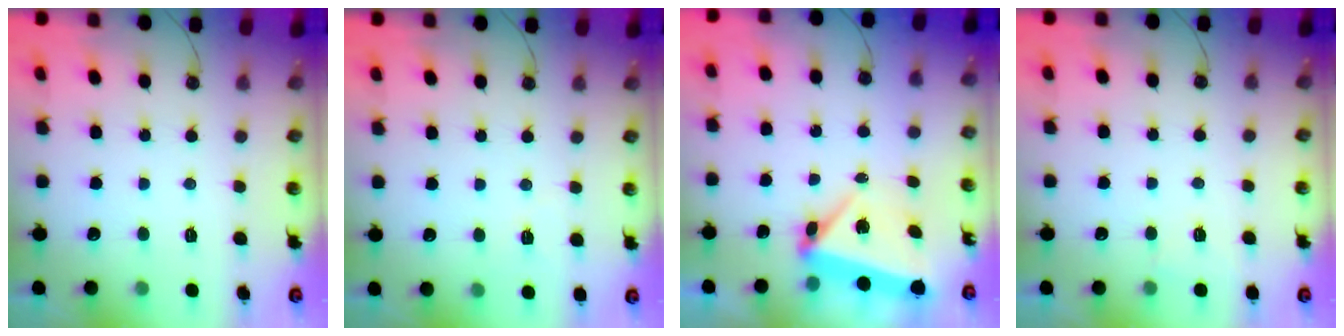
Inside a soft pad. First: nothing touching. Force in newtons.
{"total": 3.0, "press": 2.1, "slide": 2.2}
{"total": 6.1, "press": 5.7, "slide": 2.1}
{"total": 3.2, "press": 2.5, "slide": 2.0}